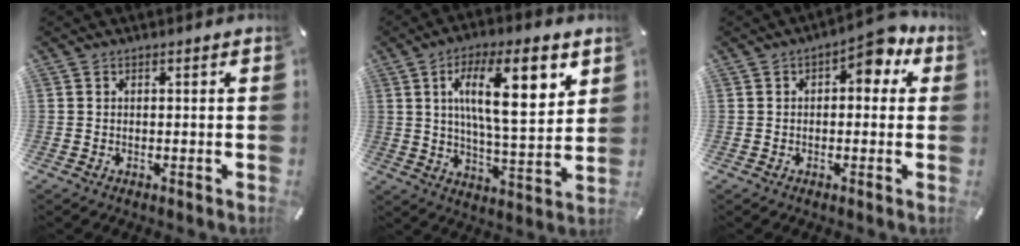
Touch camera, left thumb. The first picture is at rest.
{"total": 18.0, "force": [7.0, 6.2, 15.4], "torque": [-0.242, -0.018, 0.102]}
{"total": 6.3, "force": [2.8, 3.3, 4.5], "torque": [-0.057, -0.015, 0.039]}